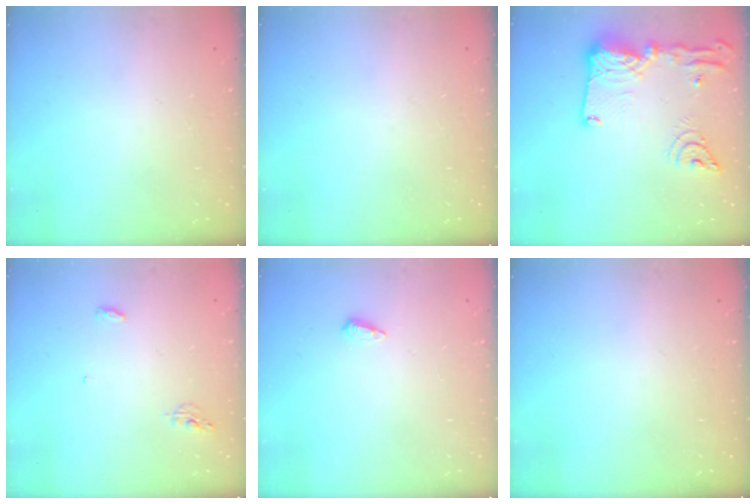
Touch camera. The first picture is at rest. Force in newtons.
{"total": 0.0}
{"total": 20.1, "press": 19.9, "slide": 2.3}
{"total": 4.1, "press": 4.0, "slide": 0.9}
{"total": 3.4, "press": 3.3, "slide": 0.5}
{"total": 0.0}